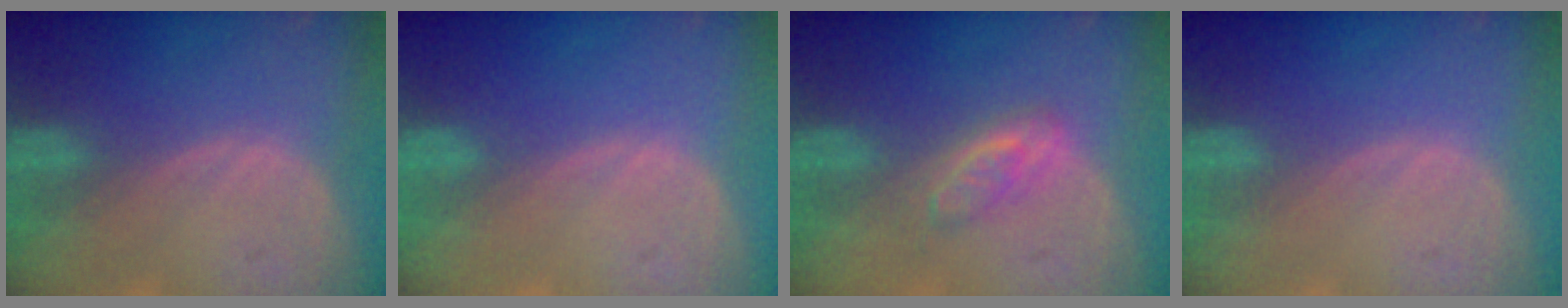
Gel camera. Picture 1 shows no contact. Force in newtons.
{"total": 0.0}
{"total": 3.8, "press": 3.8, "slide": 0.2}
{"total": 0.0}